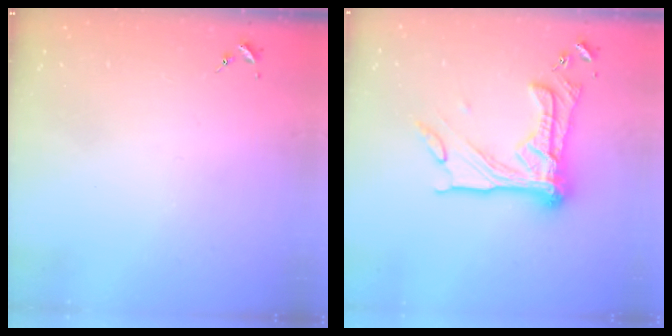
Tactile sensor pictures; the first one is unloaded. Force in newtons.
{"total": 23.4, "press": 23.2, "slide": 2.4}